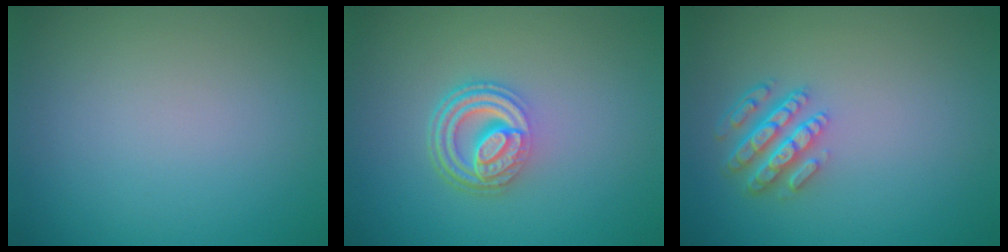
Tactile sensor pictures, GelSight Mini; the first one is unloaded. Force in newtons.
{"total": 4.6, "press": 3.3, "slide": 3.2}
{"total": 4.3, "press": 3.4, "slide": 2.7}